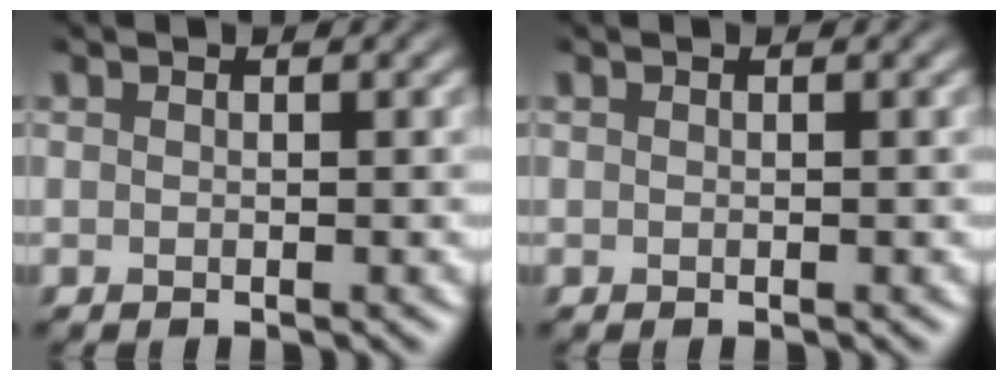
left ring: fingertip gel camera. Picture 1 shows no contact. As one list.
[{"total": 0.0}]